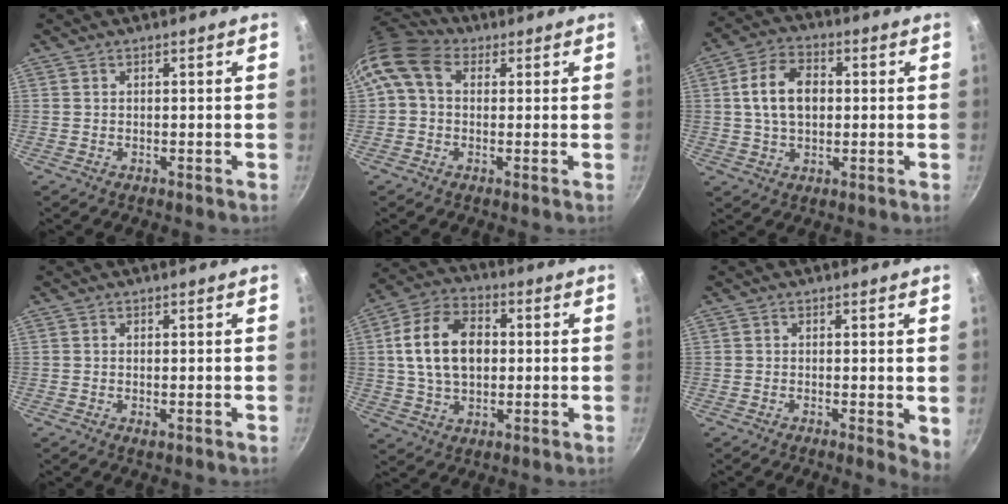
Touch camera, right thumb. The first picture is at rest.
{"total": 10.6, "force": [2.4, 8.0, 6.5], "torque": [-0.123, 0.019, 0.025]}
{"total": 10.6, "force": [1.2, 7.2, 7.7], "torque": [-0.120, 0.018, 0.013]}
{"total": 0.9, "force": [-0.1, 0.3, 0.8], "torque": [-0.014, -0.002, -0.002]}
{"total": 14.6, "force": [1.5, 9.9, 10.6], "torque": [-0.169, 0.015, 0.017]}
{"total": 3.6, "force": [-0.2, 1.3, 3.3], "torque": [-0.040, -0.011, -0.003]}